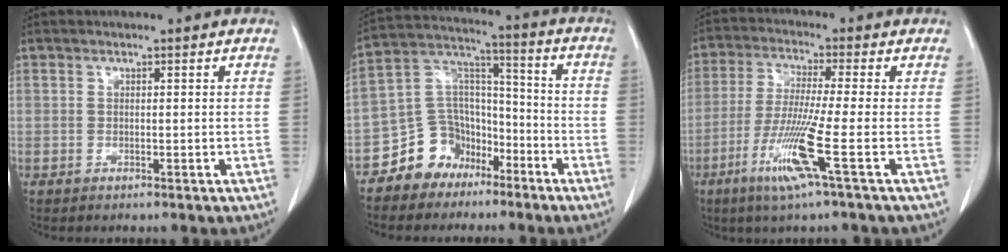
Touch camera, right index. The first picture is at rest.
{"total": 10.3, "force": [-6.7, 7.4, 2.2], "torque": [-0.041, 0.053, -0.120]}
{"total": 9.8, "force": [-4.0, -1.4, 8.8], "torque": [-0.175, -0.029, -0.086]}